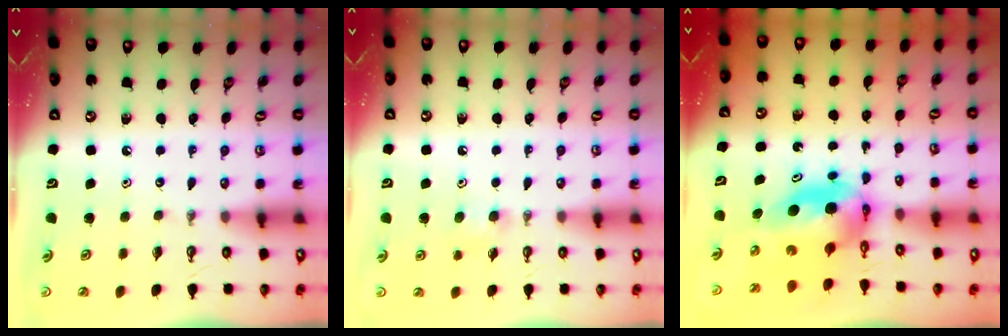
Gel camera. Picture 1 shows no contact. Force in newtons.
{"total": 4.8, "press": 4.2, "slide": 2.3}
{"total": 6.7, "press": 6.7, "slide": 1.0}